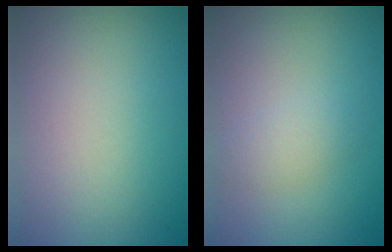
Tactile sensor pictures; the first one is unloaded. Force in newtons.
{"total": 1.6, "press": 1.6, "slide": 0.1}